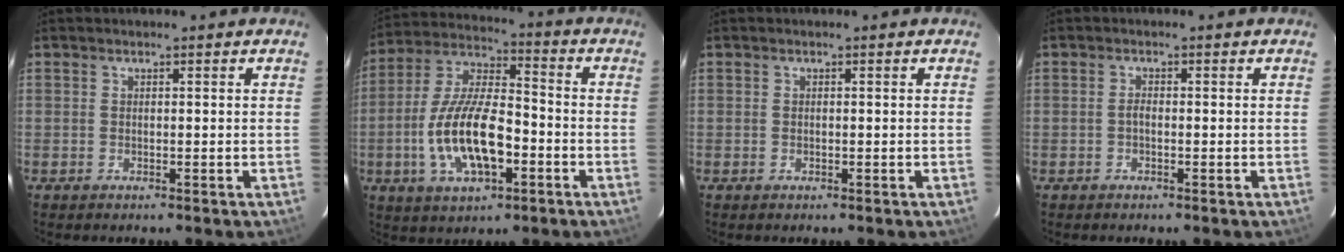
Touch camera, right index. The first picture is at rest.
{"total": 16.1, "force": [-4.7, 6.5, 13.9], "torque": [-0.284, 0.000, -0.081]}
{"total": 0.0}
{"total": 1.0, "force": [-0.4, 0.5, 0.8], "torque": [-0.017, 0.005, -0.009]}